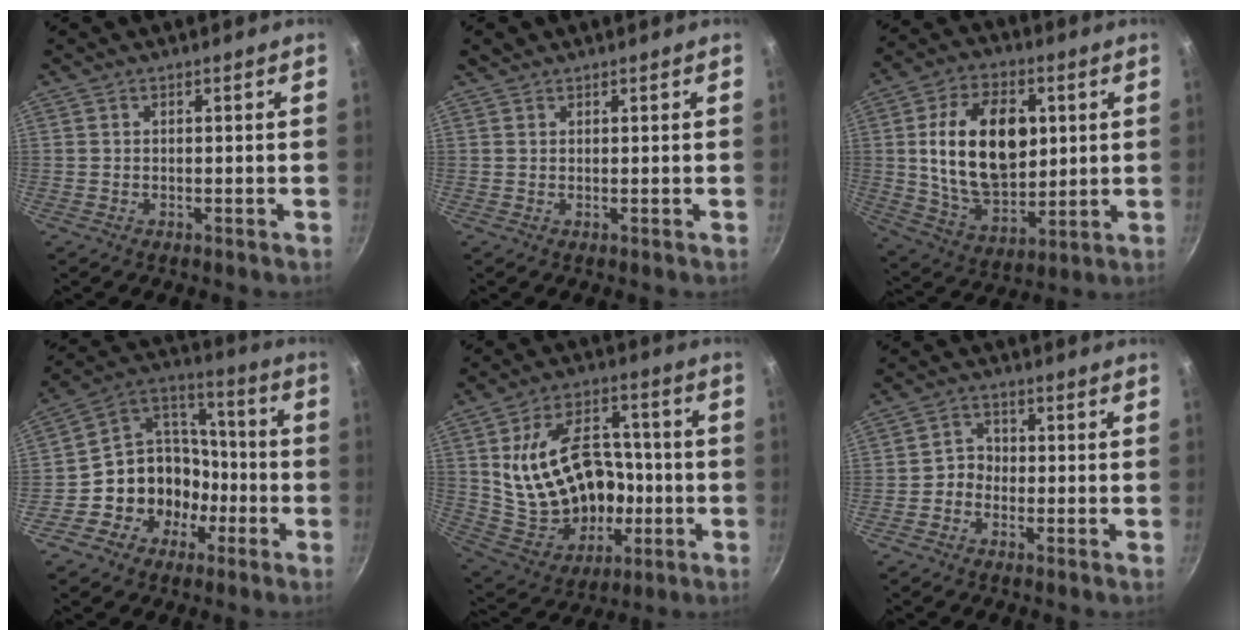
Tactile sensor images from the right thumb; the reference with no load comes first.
{"total": 1.0, "force": [0.9, 0.6, 0.1], "torque": [0.002, -0.001, 0.014]}
{"total": 20.5, "force": [3.2, 12.9, 15.6], "torque": [-0.245, -0.008, 0.063]}
{"total": 14.5, "force": [-5.0, 12.2, 6.1], "torque": [-0.051, 0.067, -0.088]}
{"total": 22.5, "force": [-0.2, 15.9, 15.9], "torque": [-0.236, 0.028, 0.023]}
{"total": 3.2, "force": [-1.1, 2.8, 1.2], "torque": [0.005, 0.018, -0.028]}